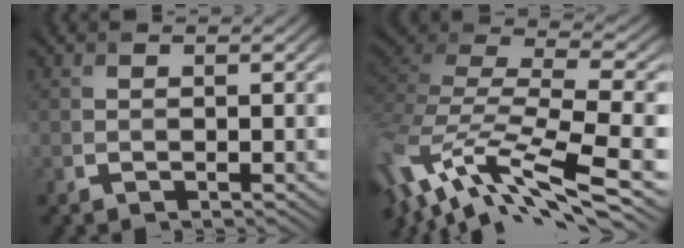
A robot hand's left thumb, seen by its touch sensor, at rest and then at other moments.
{"total": 13.6, "force": [-6.5, 4.6, 11.0], "torque": [-0.273, -0.006, -0.100]}